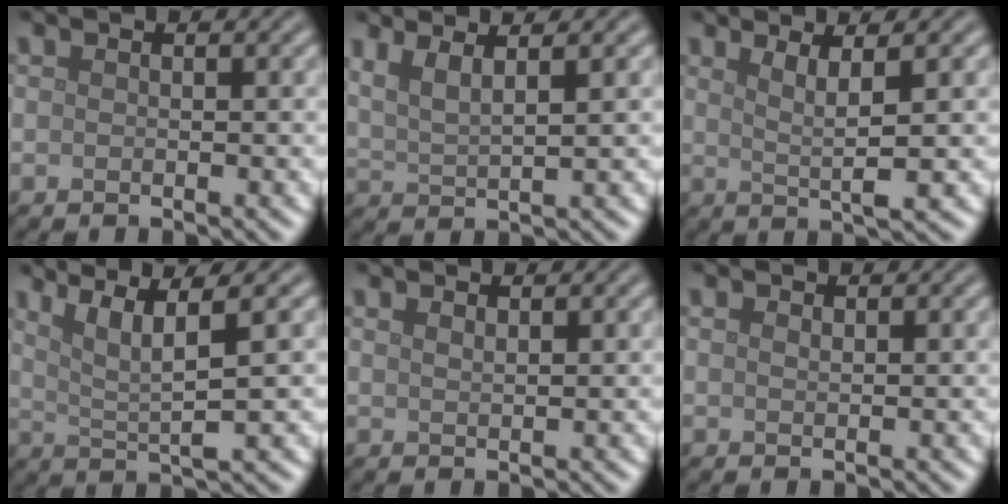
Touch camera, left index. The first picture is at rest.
{"total": 3.1, "force": [1.8, 0.8, 2.4], "torque": [-0.043, 0.005, 0.031]}
{"total": 3.1, "force": [1.1, 0.5, 2.9], "torque": [-0.049, -0.005, 0.022]}
{"total": 4.9, "force": [2.4, 0.8, 4.2], "torque": [-0.076, 0.006, 0.049]}
{"total": 0.9, "force": [0.7, 0.3, 0.4], "torque": [-0.008, -0.001, 0.014]}
{"total": 0.6, "force": [0.4, 0.3, 0.3], "torque": [-0.007, -0.002, 0.008]}